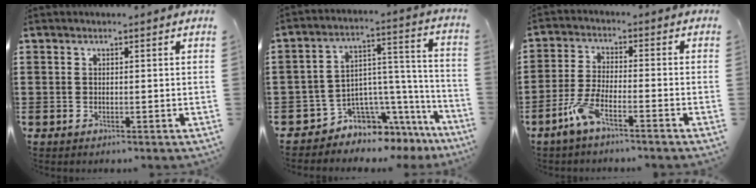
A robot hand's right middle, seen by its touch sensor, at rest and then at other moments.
{"total": 5.5, "force": [-4.7, 2.7, 0.3], "torque": [-0.016, -0.007, -0.090]}
{"total": 5.5, "force": [-3.9, 0.7, 3.8], "torque": [-0.089, -0.008, -0.075]}